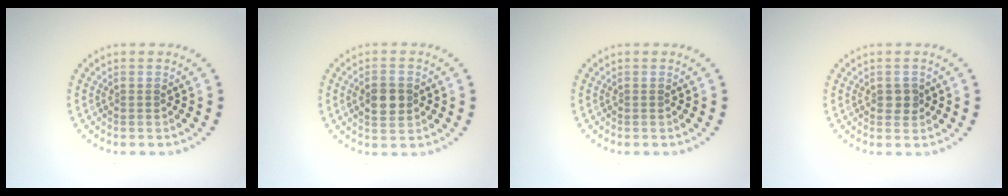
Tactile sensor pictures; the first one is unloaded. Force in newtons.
{"total": 3.3, "press": 3.3, "slide": 0.1}
{"total": 0.0}
{"total": 1.4, "press": 1.4, "slide": 0.2}